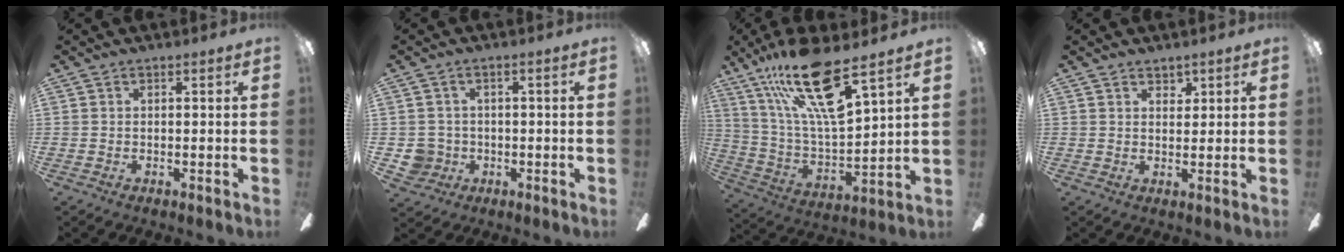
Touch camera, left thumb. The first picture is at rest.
{"total": 4.6, "force": [-0.7, 4.5, 0.8], "torque": [-0.036, 0.010, -0.013]}
{"total": 21.3, "force": [13.3, 5.8, 15.5], "torque": [-0.307, -0.065, 0.222]}
{"total": 2.4, "force": [1.9, 1.2, 0.5], "torque": [0.003, -0.007, 0.032]}